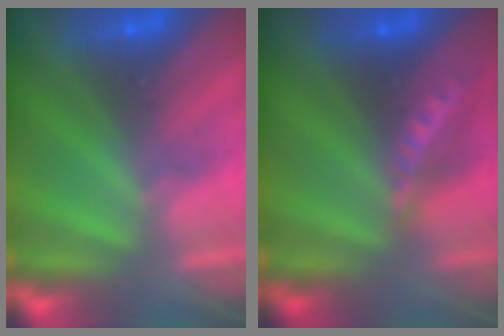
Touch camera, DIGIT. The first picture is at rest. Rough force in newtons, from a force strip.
{"total": 4.6}